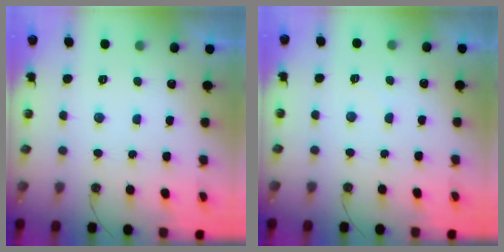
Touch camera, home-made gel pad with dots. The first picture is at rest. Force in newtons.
{"total": 2.0, "press": 2.0, "slide": 0.3}